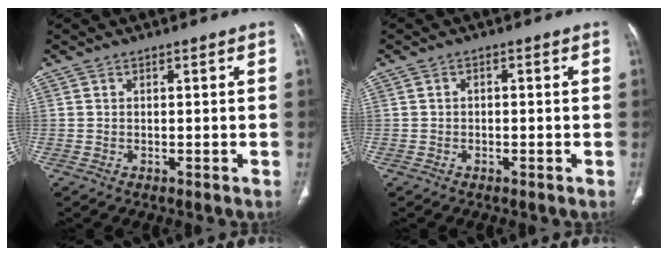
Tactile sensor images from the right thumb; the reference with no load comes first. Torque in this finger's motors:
{"motor_torque": [-0.03, -0.27, -0.09, -0.17, 0.04]}